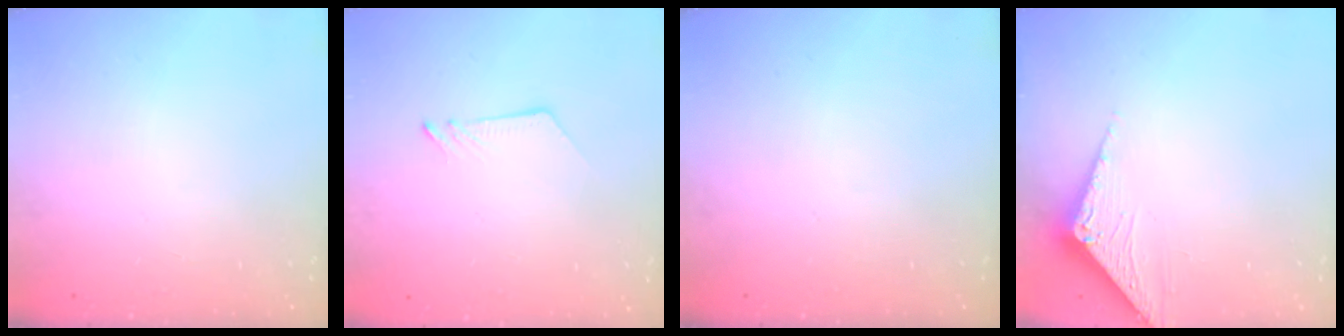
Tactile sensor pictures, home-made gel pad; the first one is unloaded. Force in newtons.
{"total": 2.6, "press": 2.6, "slide": 0.3}
{"total": 0.0}
{"total": 3.4, "press": 3.4, "slide": 0.3}